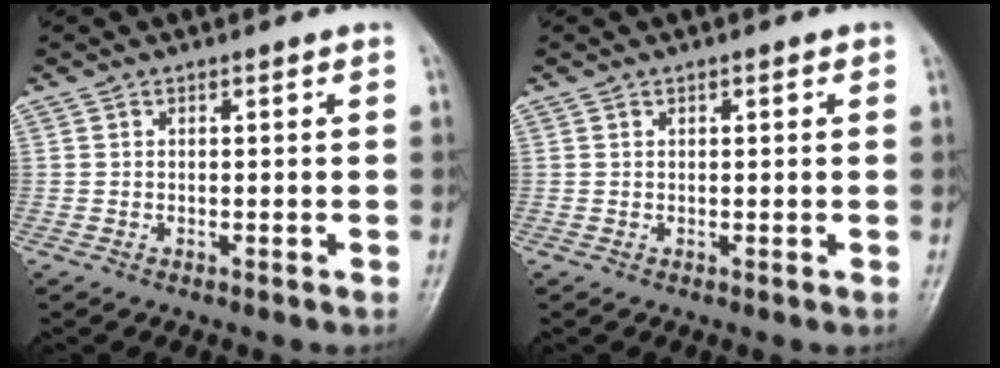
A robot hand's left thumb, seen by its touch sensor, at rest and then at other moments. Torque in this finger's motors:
{"motor_torque": [-0.06, 0.12, -0.22, -0.17, -0.02]}